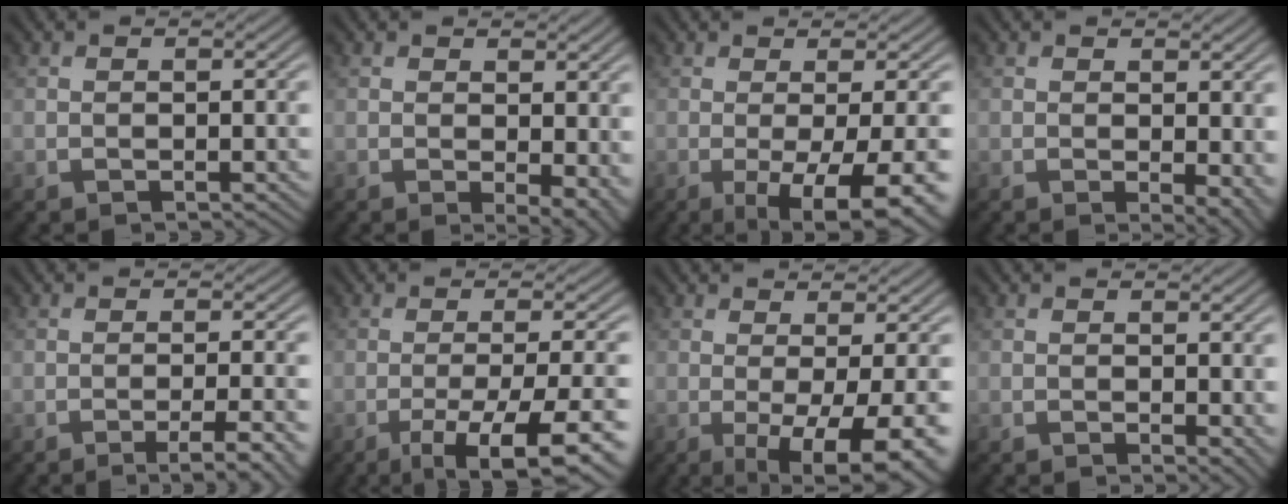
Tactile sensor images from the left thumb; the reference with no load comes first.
{"total": 4.5, "force": [0.3, 2.2, 4.0], "torque": [-0.056, -0.008, 0.011]}
{"total": 9.4, "force": [-2.6, 2.4, 8.7], "torque": [-0.114, -0.005, -0.027]}
{"total": 4.0, "force": [0.3, 1.9, 3.6], "torque": [-0.044, -0.006, 0.009]}
{"total": 5.5, "force": [-2.7, 1.0, 4.7], "torque": [-0.062, 0.009, -0.039]}
{"total": 11.2, "force": [-5.3, 2.5, 9.6], "torque": [-0.143, -0.005, -0.068]}
{"total": 8.6, "force": [-1.7, 2.2, 8.1], "torque": [-0.111, -0.004, -0.017]}
{"total": 2.0, "force": [0.2, 1.1, 1.6], "torque": [-0.019, -0.005, 0.006]}